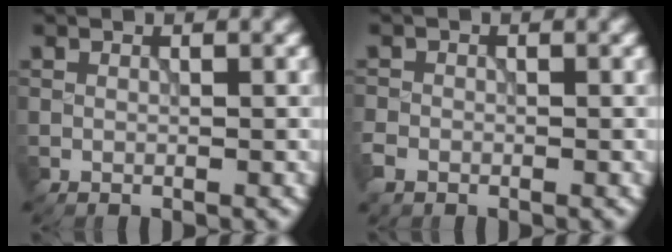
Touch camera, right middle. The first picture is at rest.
{"total": 1.8, "force": [-1.1, 1.3, 0.7], "torque": [-0.016, -0.004, -0.030]}